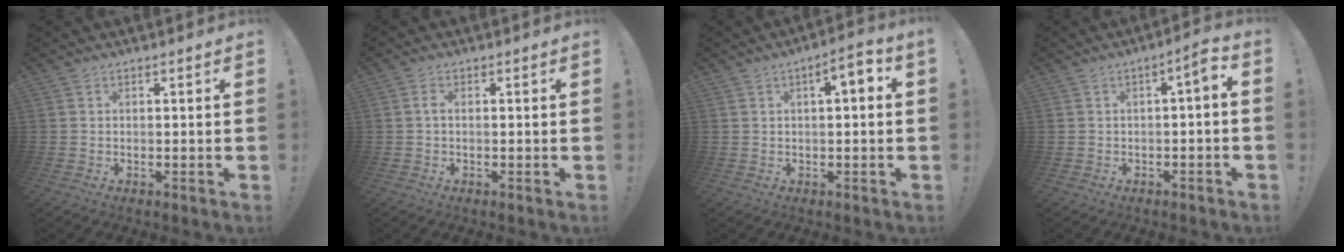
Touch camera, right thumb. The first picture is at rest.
{"total": 1.5, "force": [0.0, 0.7, 1.3], "torque": [-0.027, 0.005, -0.002]}
{"total": 4.6, "force": [0.2, 1.0, 4.5], "torque": [-0.058, -0.004, -0.003]}
{"total": 4.0, "force": [-0.5, 0.7, 4.0], "torque": [-0.055, -0.001, -0.013]}